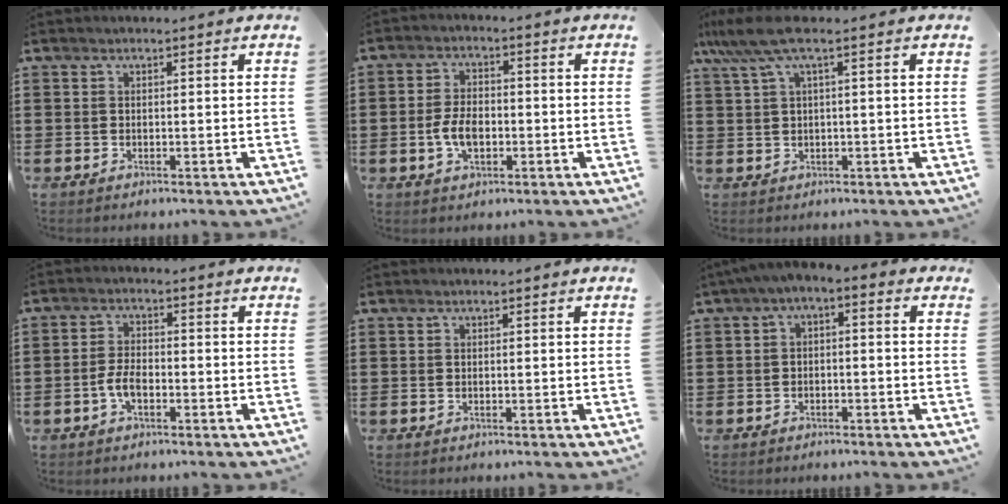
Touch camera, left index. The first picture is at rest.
{"total": 5.0, "force": [-1.0, 2.7, 4.1], "torque": [-0.087, 0.002, -0.020]}
{"total": 5.4, "force": [1.4, 0.8, 5.1], "torque": [-0.121, -0.009, 0.018]}
{"total": 3.8, "force": [-1.4, 1.7, 3.1], "torque": [-0.077, -0.002, -0.032]}
{"total": 0.0}
{"total": 2.8, "force": [-2.6, 0.4, 1.0], "torque": [-0.026, -0.002, -0.059]}